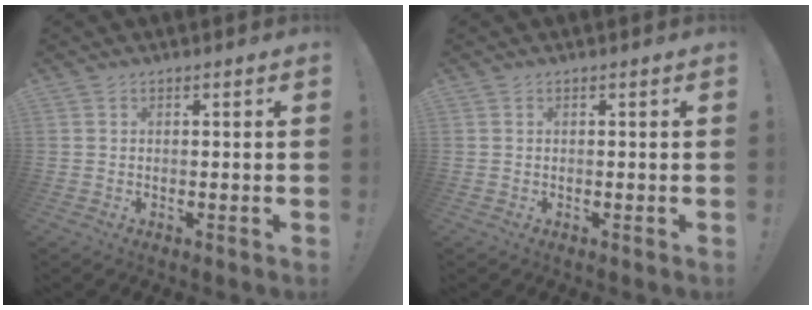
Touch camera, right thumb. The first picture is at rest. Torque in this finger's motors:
{"motor_torque": [-0.02, 0.01, -0.10, 0.11, 0.02]}